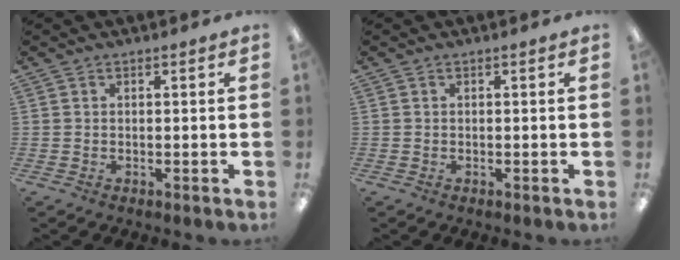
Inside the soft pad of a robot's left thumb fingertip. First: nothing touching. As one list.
[{"total": 0.0}]